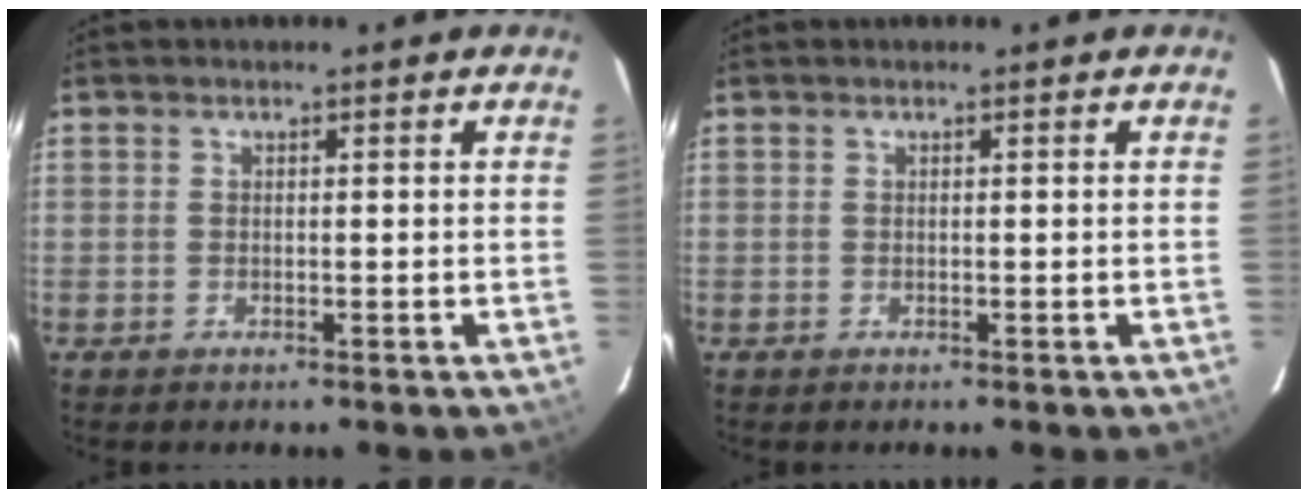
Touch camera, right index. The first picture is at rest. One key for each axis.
{"total": 0.0}